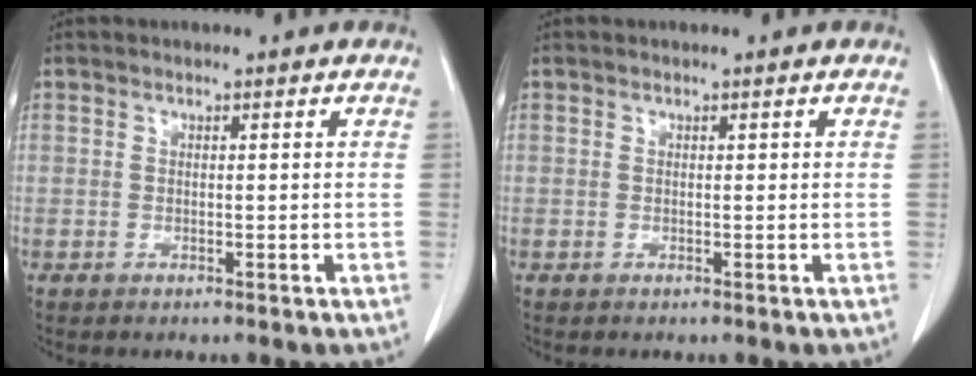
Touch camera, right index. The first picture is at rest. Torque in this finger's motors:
{"motor_torque": [-0.03, -0.01, -0.02, -0.01]}